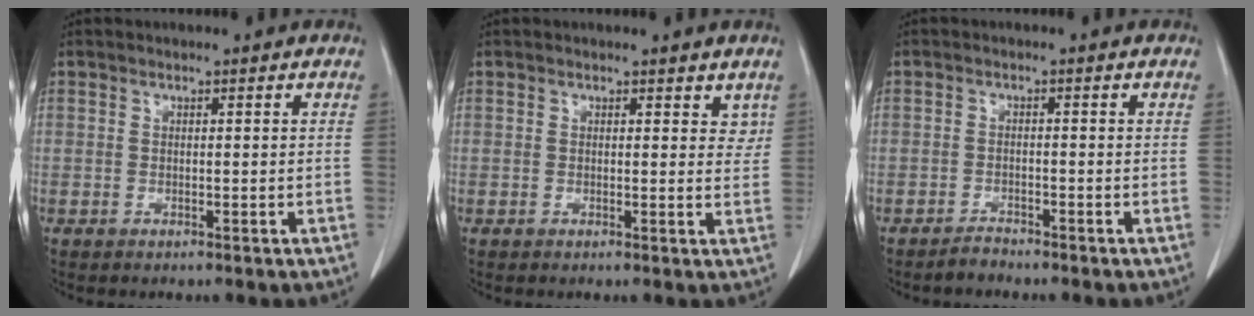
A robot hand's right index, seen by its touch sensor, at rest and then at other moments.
{"total": 2.5, "force": [1.8, 1.4, 1.0], "torque": [0.004, -0.007, 0.017]}
{"total": 1.6, "force": [-1.5, 0.3, 0.0], "torque": [0.004, -0.001, -0.026]}